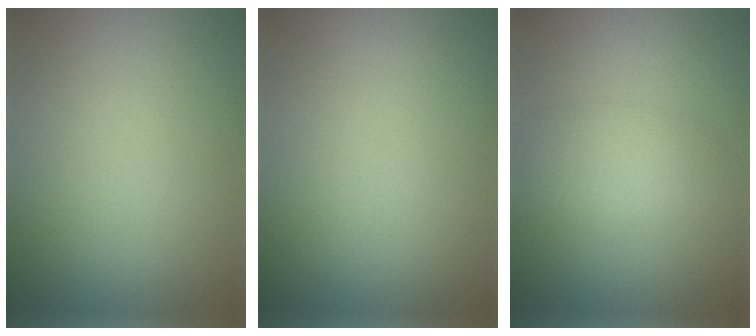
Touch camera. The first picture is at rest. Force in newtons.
{"total": 0.0}
{"total": 2.7, "press": 2.7, "slide": 0.1}